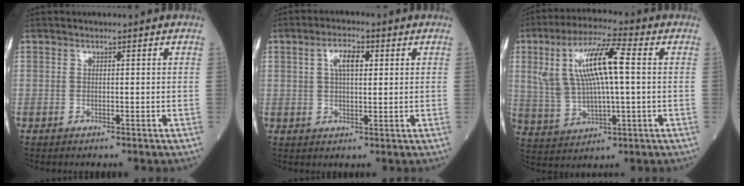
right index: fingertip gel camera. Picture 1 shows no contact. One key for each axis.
{"total": 4.8, "fx": 1.6, "fy": 1.8, "fz": 4.1, "tx": -0.078, "ty": 0.009, "tz": 0.028}
{"total": 13.4, "fx": 2.7, "fy": 3.2, "fz": 12.7, "tx": -0.265, "ty": 0.023, "tz": 0.053}